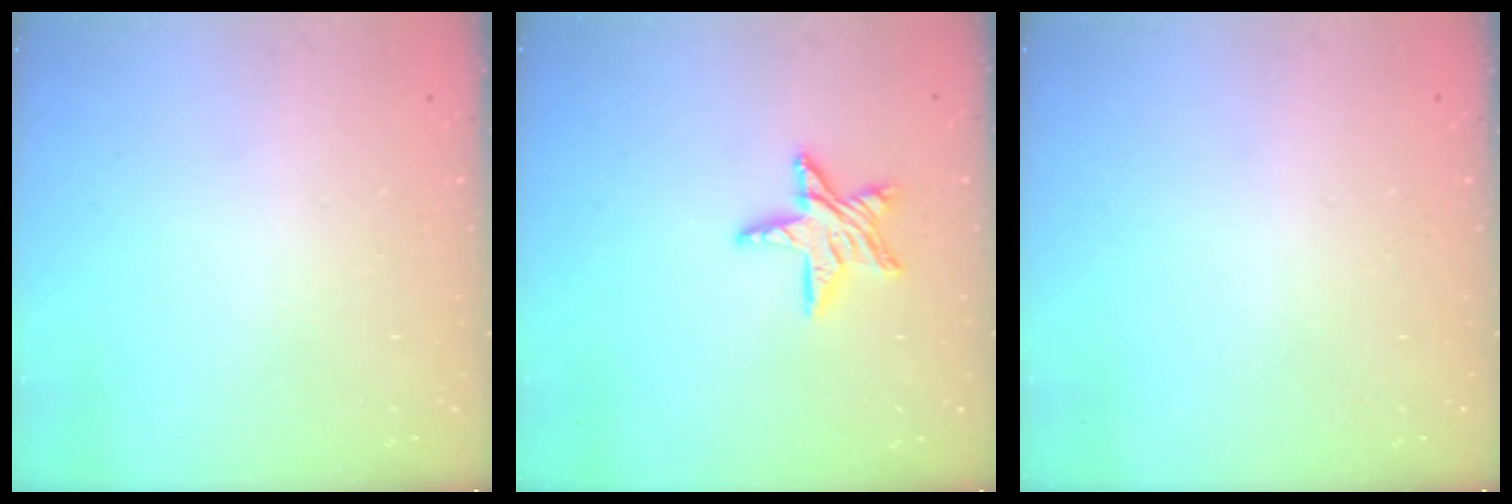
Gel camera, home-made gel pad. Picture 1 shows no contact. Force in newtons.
{"total": 10.4, "press": 10.4, "slide": 0.8}
{"total": 0.0}